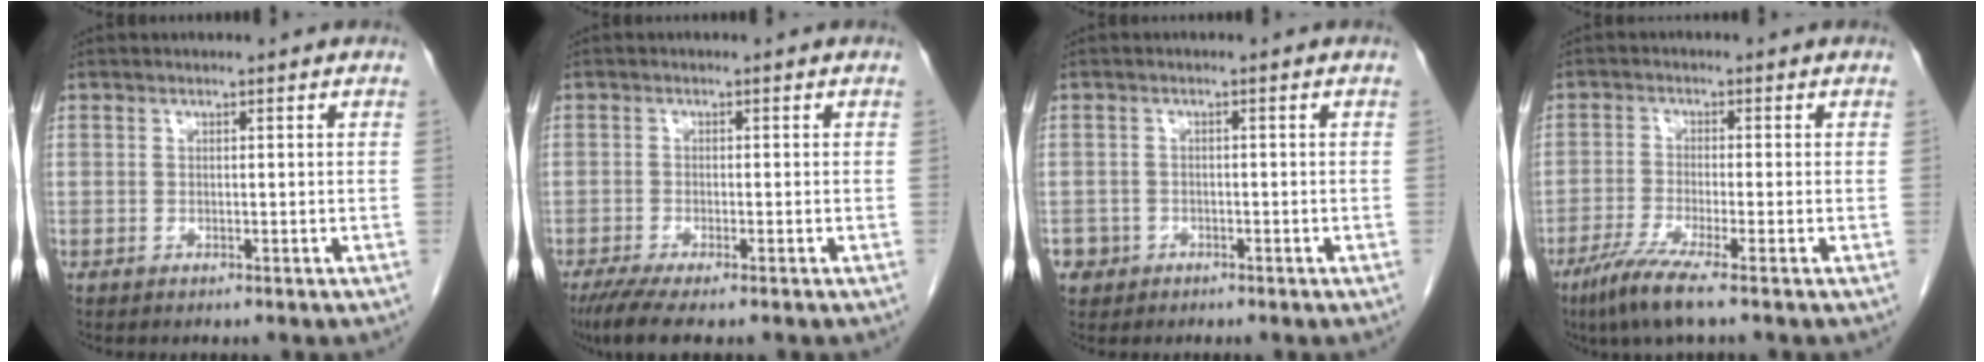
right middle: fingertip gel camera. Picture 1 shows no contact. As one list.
[{"total": 5.3, "force": [-3.9, 0.6, 3.5], "torque": [-0.064, -0.015, -0.065]}, {"total": 2.5, "force": [-1.3, 2.1, 0.1], "torque": [-0.001, 0.008, -0.022]}, {"total": 5.8, "force": [-3.9, -0.5, 4.4], "torque": [-0.091, -0.020, -0.078]}]